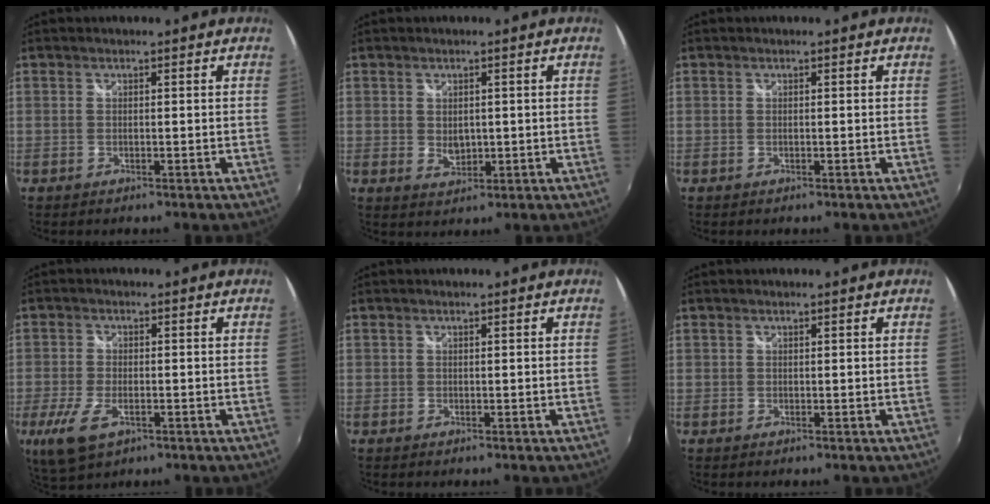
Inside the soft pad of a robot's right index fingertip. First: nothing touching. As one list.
[{"total": 3.1, "force": [0.1, 2.3, 2.0], "torque": [-0.031, -0.003, 0.003]}, {"total": 0.0}, {"total": 8.2, "force": [-3.7, 3.9, 6.1], "torque": [-0.144, -0.023, -0.066]}, {"total": 0.0}, {"total": 0.0}]